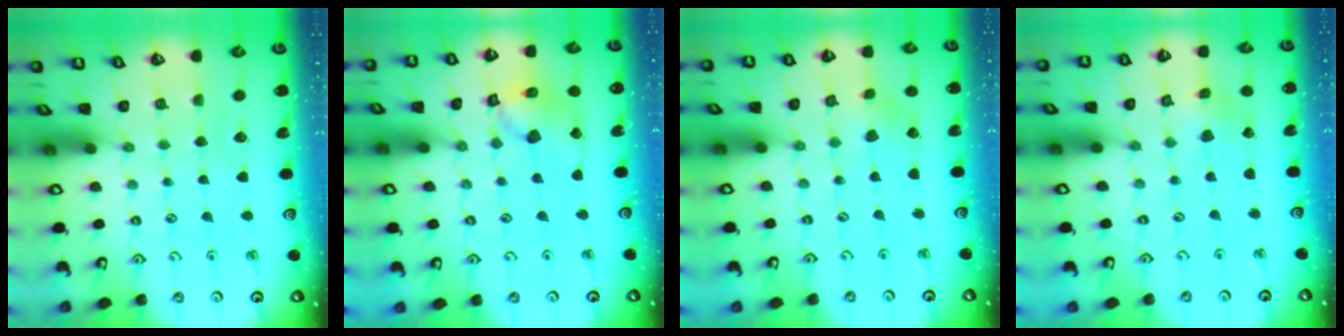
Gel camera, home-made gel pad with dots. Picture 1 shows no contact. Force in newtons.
{"total": 13.3, "press": 13.1, "slide": 1.8}
{"total": 2.6, "press": 2.5, "slide": 0.5}
{"total": 2.3, "press": 2.3, "slide": 0.2}